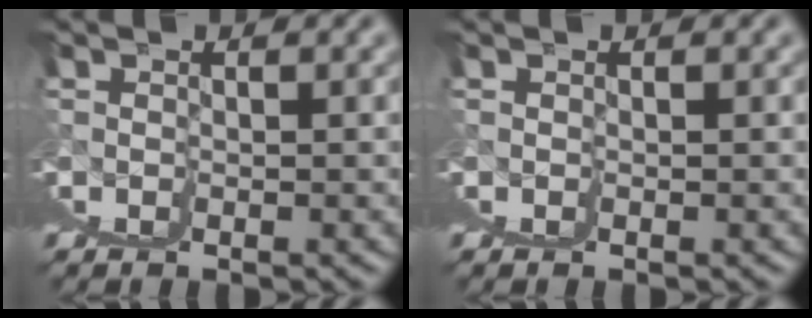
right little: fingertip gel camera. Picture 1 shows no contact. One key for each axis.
{"total": 0.0}